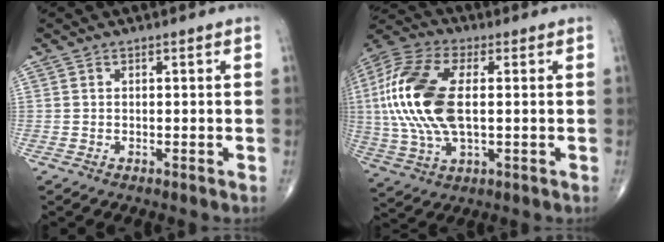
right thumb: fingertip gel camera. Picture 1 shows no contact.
{"total": 19.7, "force": [1.6, 9.8, 17.0], "torque": [-0.385, 0.006, 0.026]}